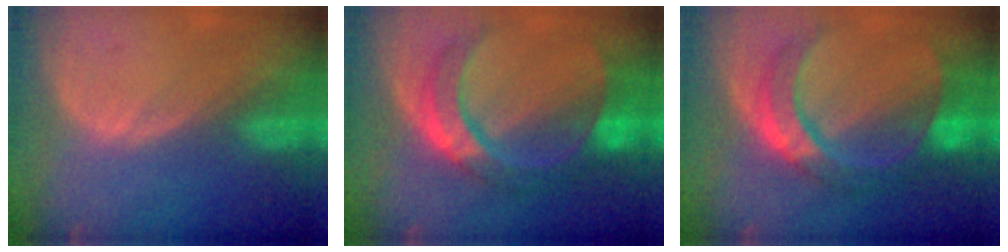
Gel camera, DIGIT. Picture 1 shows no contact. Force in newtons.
{"total": 9.1, "press": 9.1, "slide": 0.8}
{"total": 9.1, "press": 9.1, "slide": 0.8}